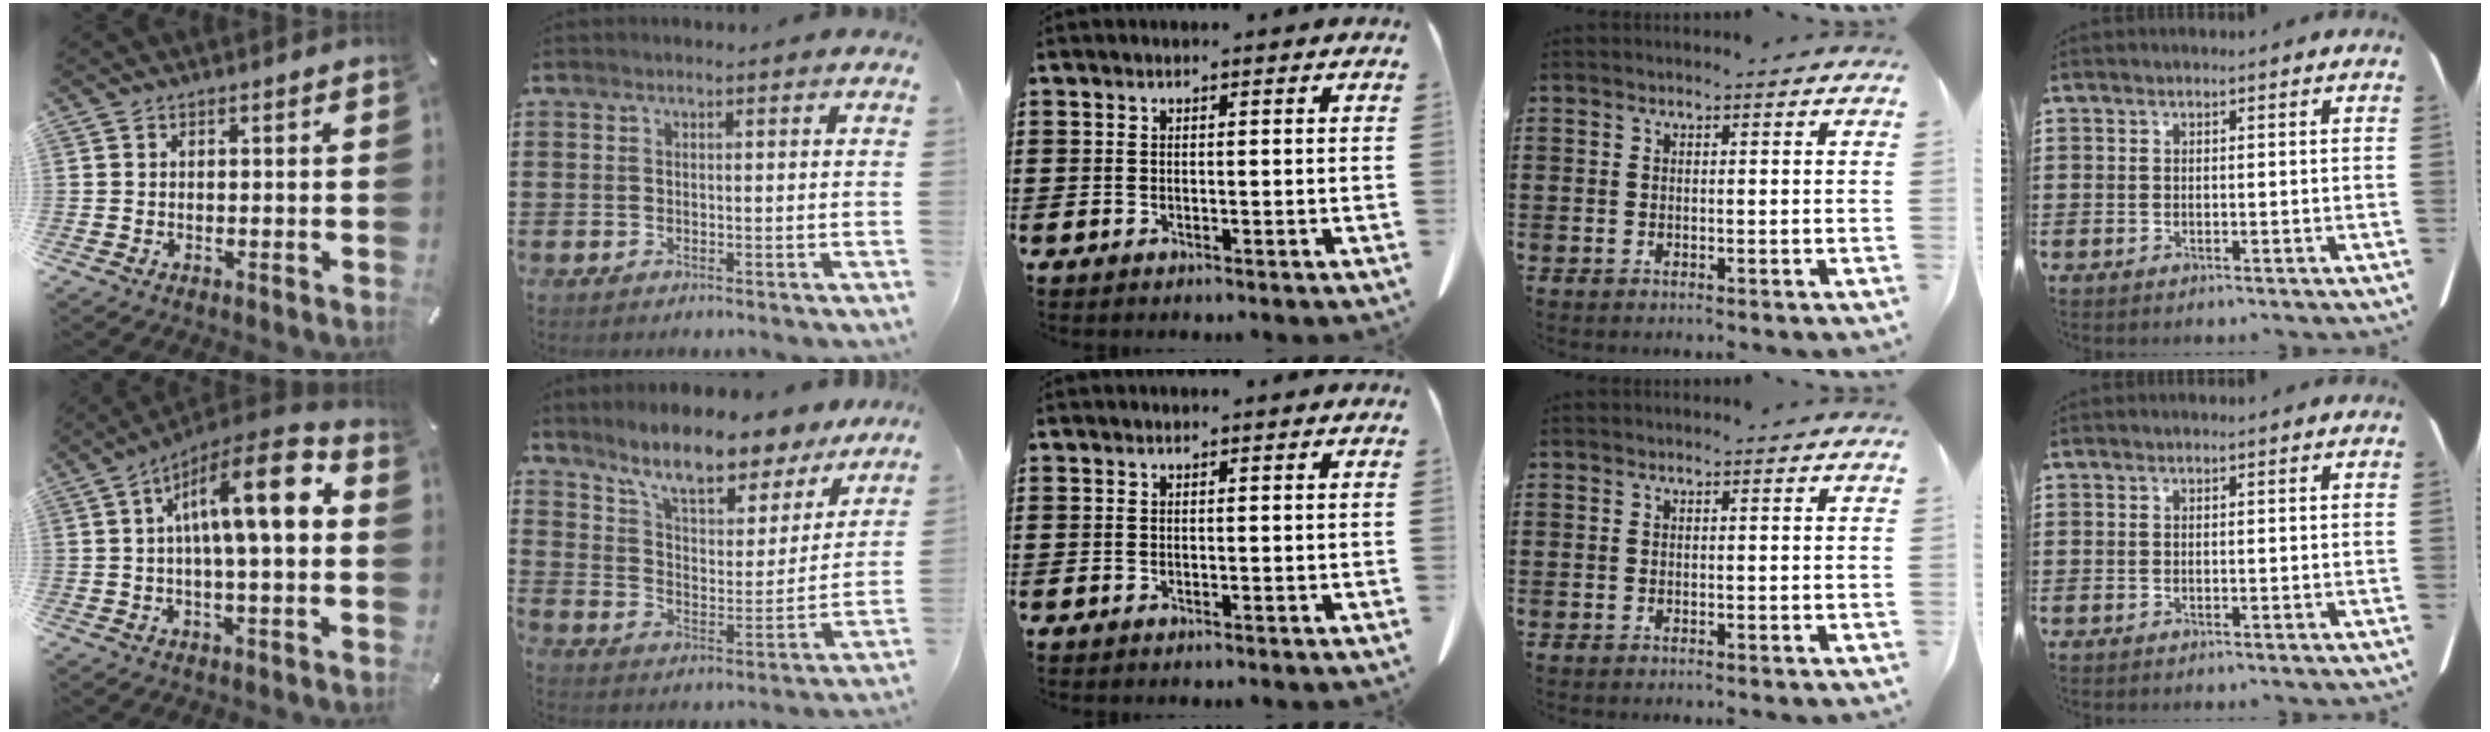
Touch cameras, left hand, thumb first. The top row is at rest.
{"thumb": {"total": 15.4, "force": [3.3, 3.9, 14.5], "torque": [-0.227, -0.017, 0.048]}, "index": {"total": 9.3, "force": [8.1, 1.9, 4.1], "torque": [-0.099, -0.053, 0.138]}}